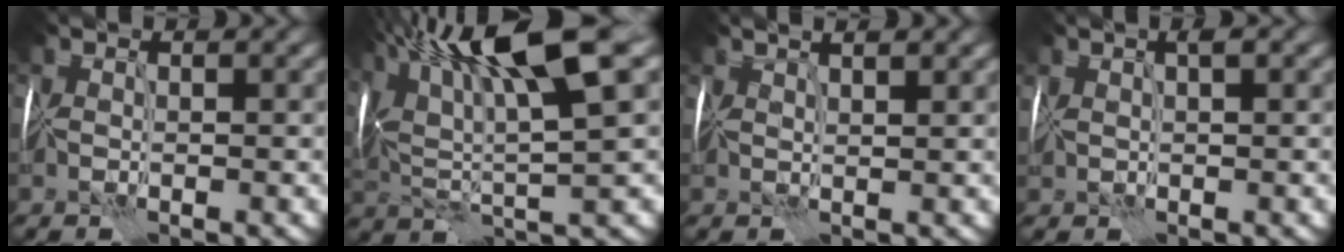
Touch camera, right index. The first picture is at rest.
{"total": 12.1, "force": [5.5, 2.6, 10.5], "torque": [-0.200, 0.022, 0.094]}
{"total": 3.5, "force": [2.5, 1.1, 2.3], "torque": [-0.021, 0.028, 0.023]}
{"total": 2.8, "force": [0.8, 1.6, 2.2], "torque": [-0.026, 0.010, 0.009]}